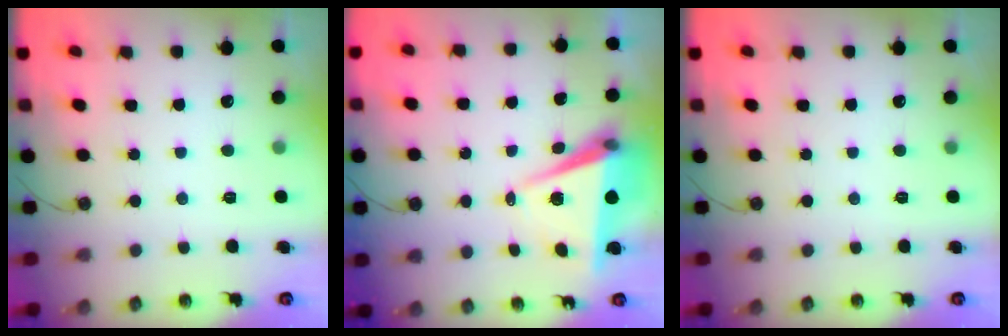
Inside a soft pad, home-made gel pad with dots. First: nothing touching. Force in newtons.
{"total": 7.6, "press": 6.3, "slide": 4.4}
{"total": 0.0}